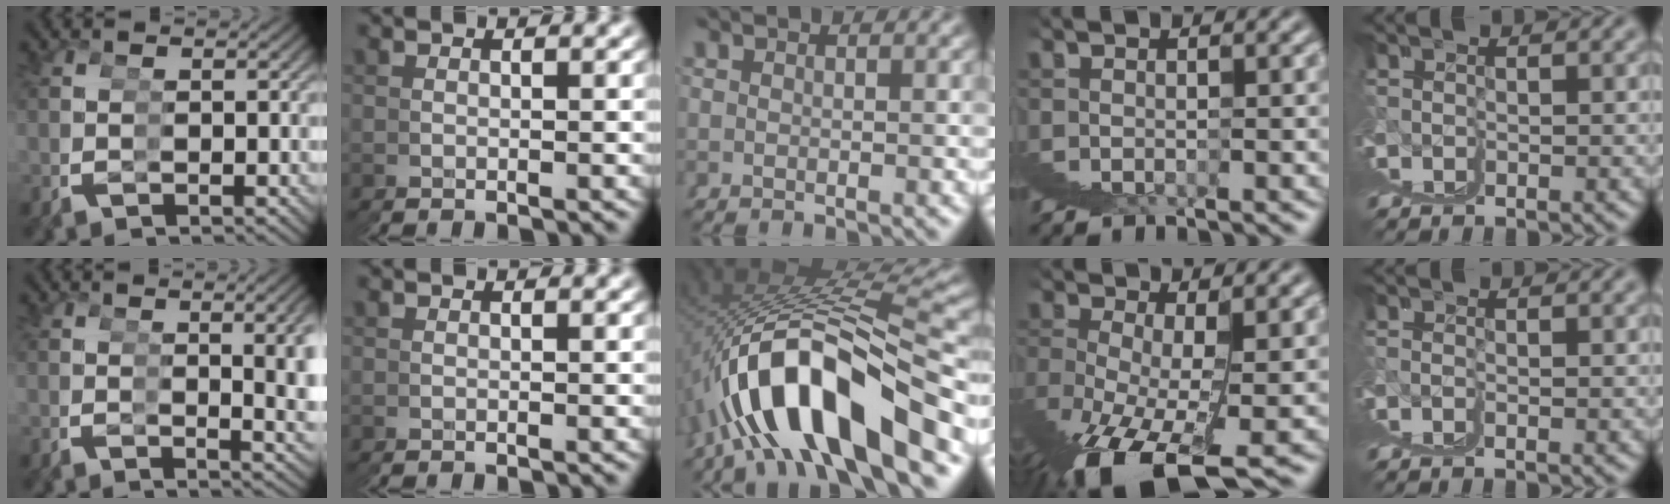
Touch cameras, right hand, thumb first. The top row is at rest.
{"thumb": {"total": 4.3, "force": [0.5, 1.1, 4.1], "torque": [-0.042, 0.005, 0.010]}, "middle": {"total": 15.3, "force": [-2.7, 7.7, 12.9], "torque": [-0.249, -0.022, -0.029]}, "ring": {"total": 5.3, "force": [-3.2, 1.3, 4.1], "torque": [-0.077, -0.021, -0.035]}, "little": {"total": 1.2, "force": [0.6, 0.6, 0.9], "torque": [-0.014, 0.004, 0.009]}}